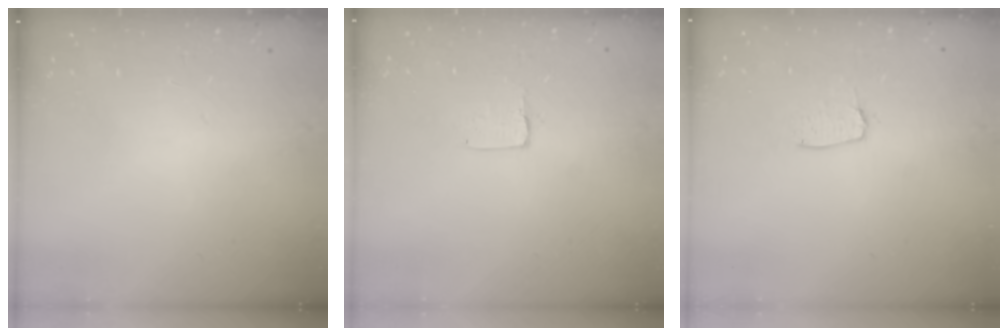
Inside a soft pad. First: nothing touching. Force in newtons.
{"total": 1.7, "press": 1.6, "slide": 0.1}
{"total": 4.0, "press": 4.0, "slide": 0.3}